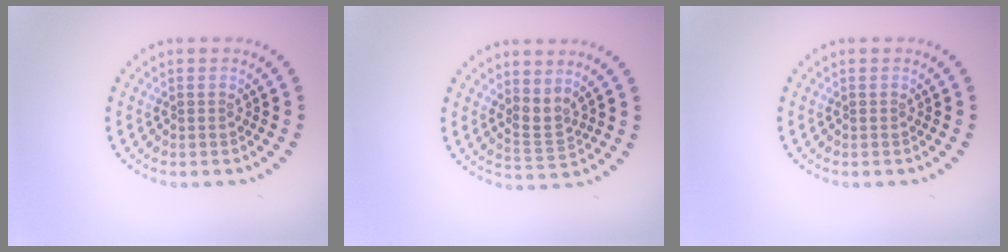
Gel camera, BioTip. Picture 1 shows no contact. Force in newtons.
{"total": 1.9, "press": 1.4, "slide": 1.4}
{"total": 0.0}